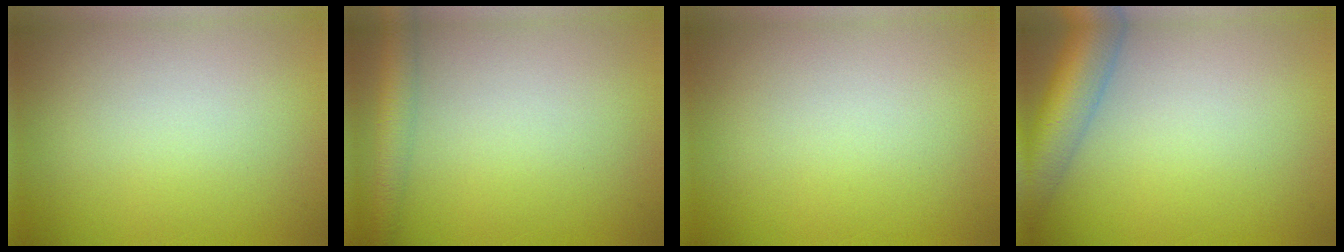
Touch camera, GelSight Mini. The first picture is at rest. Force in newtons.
{"total": 2.8, "press": 2.8, "slide": 0.1}
{"total": 0.0}
{"total": 6.7, "press": 6.7, "slide": 0.3}